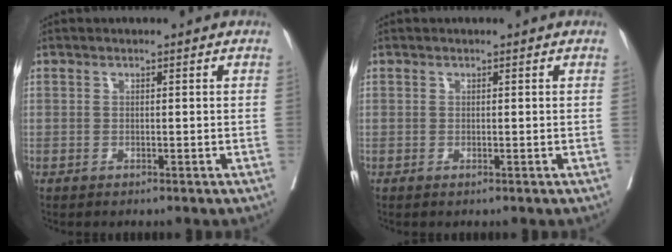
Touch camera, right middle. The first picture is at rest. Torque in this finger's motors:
{"motor_torque": [-0.34, 0.17, 0.04, 0.00]}